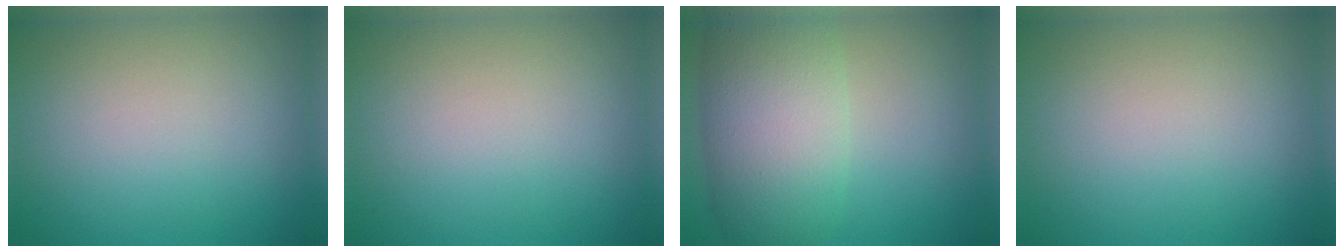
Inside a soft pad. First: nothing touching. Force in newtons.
{"total": 0.0}
{"total": 8.4, "press": 8.4, "slide": 0.3}
{"total": 0.0}